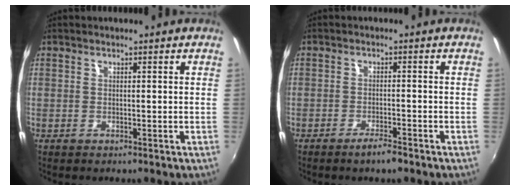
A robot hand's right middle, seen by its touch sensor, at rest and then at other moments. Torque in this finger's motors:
{"motor_torque": [1.08, -0.98, 0.55, 0.21]}